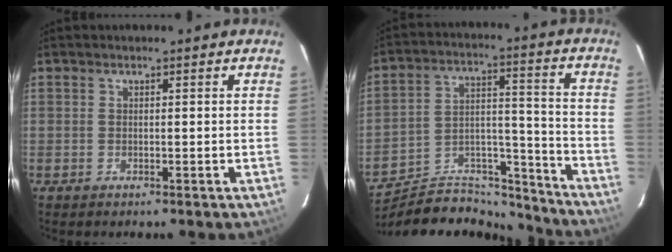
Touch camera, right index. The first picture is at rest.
{"total": 18.6, "force": [-17.1, 6.2, 4.0], "torque": [-0.064, 0.061, -0.255]}